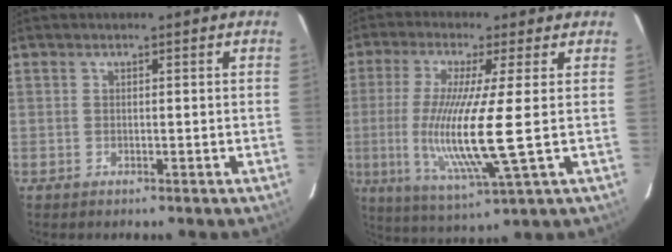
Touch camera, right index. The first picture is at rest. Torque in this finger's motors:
{"motor_torque": [1.41, -0.73, 1.05, 0.21]}